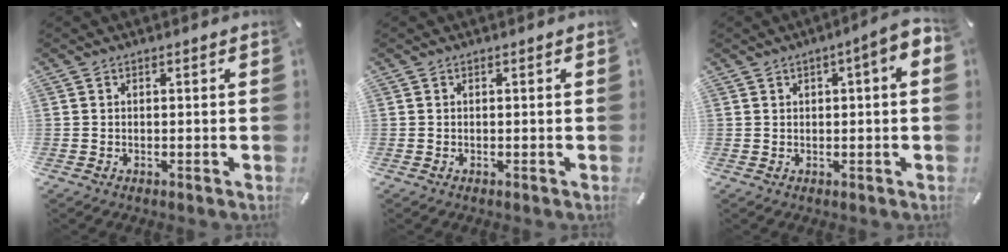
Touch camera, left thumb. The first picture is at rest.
{"total": 0.0}
{"total": 4.8, "force": [1.1, 1.5, 4.4], "torque": [-0.066, 0.002, 0.016]}